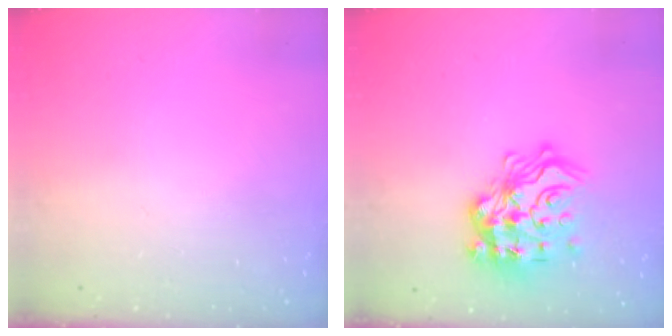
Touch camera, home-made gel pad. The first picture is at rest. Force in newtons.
{"total": 19.6, "press": 19.4, "slide": 2.5}